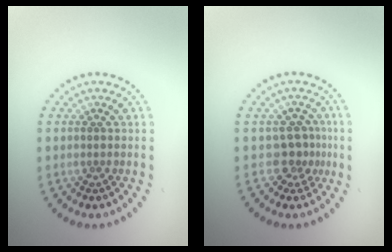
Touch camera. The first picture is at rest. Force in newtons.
{"total": 2.2, "press": 1.5, "slide": 1.7}